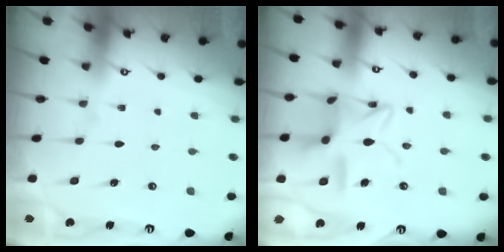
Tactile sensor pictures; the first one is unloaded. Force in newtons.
{"total": 13.3, "press": 13.3, "slide": 1.0}